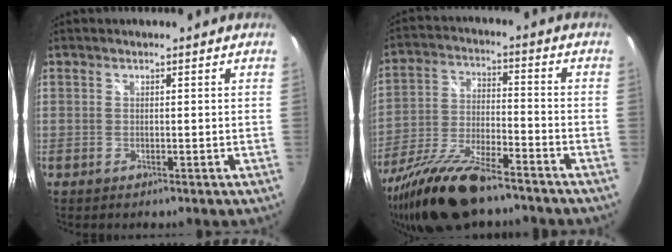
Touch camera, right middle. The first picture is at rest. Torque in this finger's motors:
{"motor_torque": [1.20, -0.94, 0.43, 0.16]}